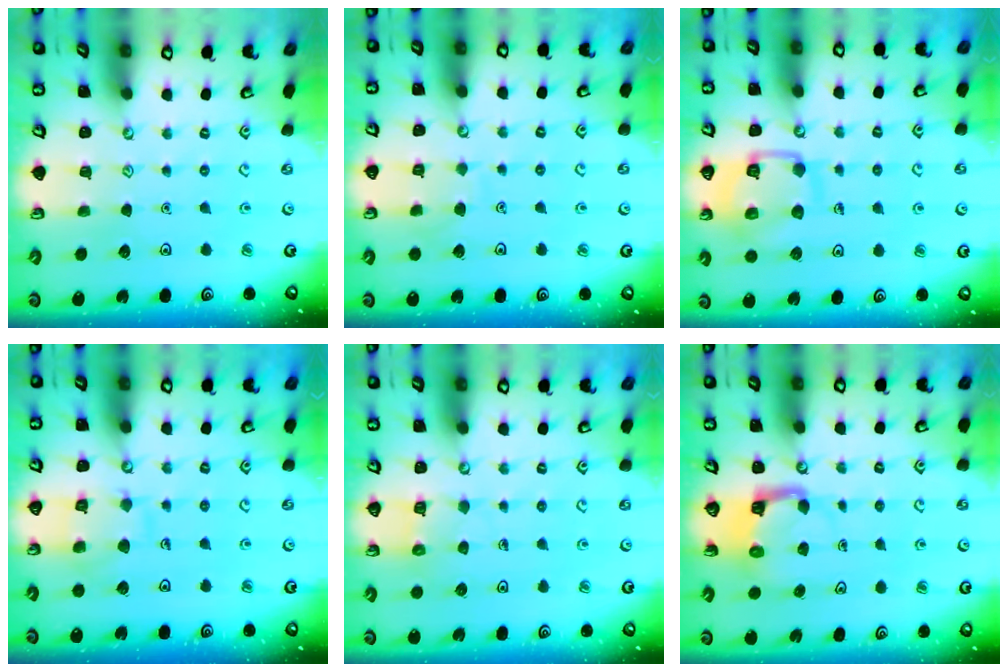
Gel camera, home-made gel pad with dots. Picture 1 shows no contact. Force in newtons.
{"total": 5.2, "press": 5.1, "slide": 0.4}
{"total": 13.2, "press": 13.1, "slide": 1.4}
{"total": 9.3, "press": 9.3, "slide": 0.8}
{"total": 6.1, "press": 6.1, "slide": 0.6}
{"total": 4.6, "press": 4.5, "slide": 0.4}